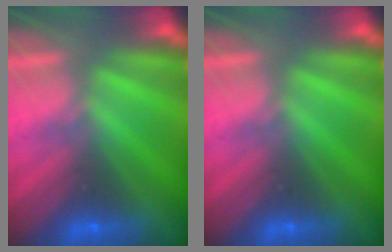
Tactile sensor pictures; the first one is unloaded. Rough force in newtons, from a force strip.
{"total": 0.0}